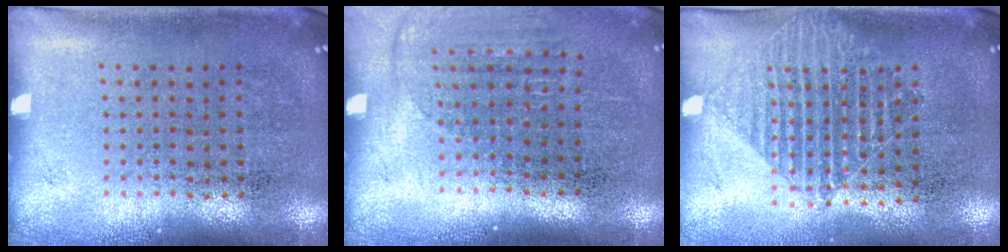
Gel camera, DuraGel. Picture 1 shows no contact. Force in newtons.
{"total": 1.4, "press": 1.2, "slide": 0.6}
{"total": 1.4, "press": 1.2, "slide": 0.8}